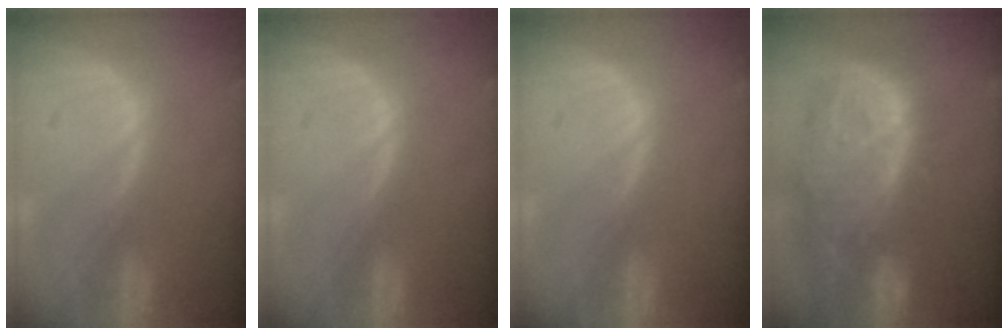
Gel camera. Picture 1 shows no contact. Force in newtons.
{"total": 0.0}
{"total": 0.0}
{"total": 13.6, "press": 11.8, "slide": 6.6}